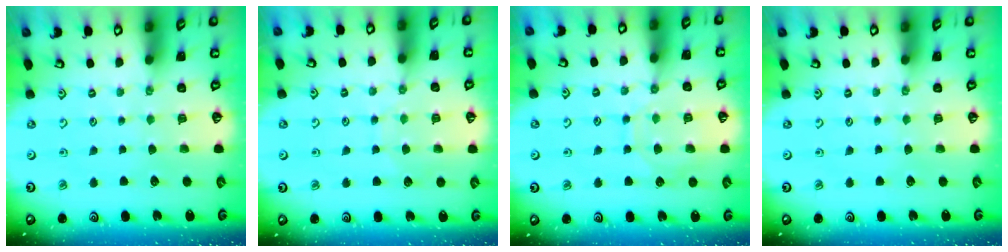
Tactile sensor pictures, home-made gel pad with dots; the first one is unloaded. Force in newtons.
{"total": 5.7, "press": 5.7, "slide": 0.6}
{"total": 10.3, "press": 10.2, "slide": 0.9}
{"total": 0.0}